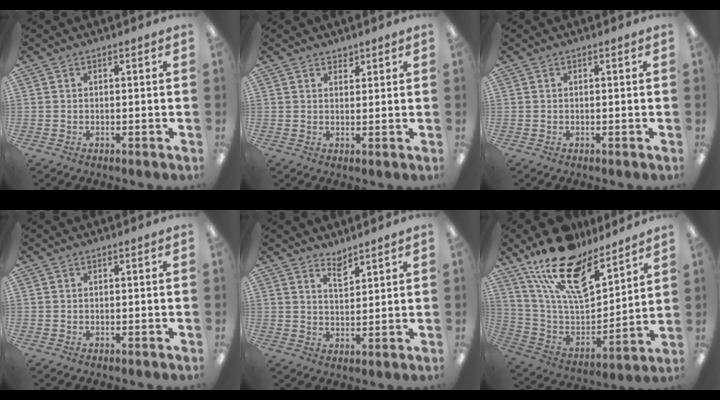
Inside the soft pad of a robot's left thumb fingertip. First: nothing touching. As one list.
[{"total": 2.1, "force": [1.9, 0.9, 0.2], "torque": [0.012, -0.013, 0.032]}, {"total": 0.0}, {"total": 0.0}, {"total": 4.3, "force": [3.9, 1.3, 1.2], "torque": [-0.007, -0.027, 0.067]}, {"total": 22.3, "force": [16.4, 9.1, 12.0], "torque": [-0.216, -0.106, 0.293]}]